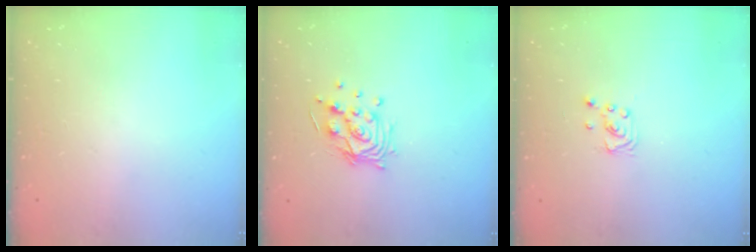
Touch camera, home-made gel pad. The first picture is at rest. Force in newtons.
{"total": 11.5, "press": 11.4, "slide": 1.0}
{"total": 2.1, "press": 2.1, "slide": 0.2}